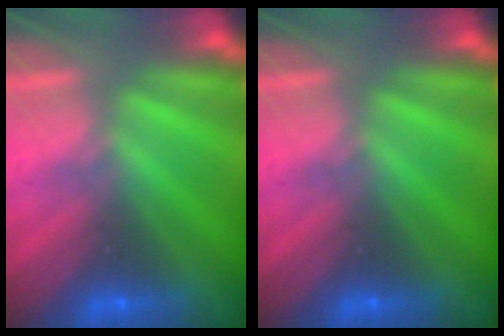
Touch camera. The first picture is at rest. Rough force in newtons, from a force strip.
{"total": 0.0}